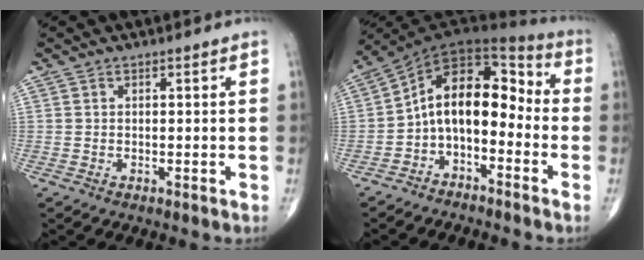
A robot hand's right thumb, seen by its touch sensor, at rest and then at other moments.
{"total": 12.6, "force": [-3.0, 7.6, 9.5], "torque": [-0.127, 0.085, -0.066]}